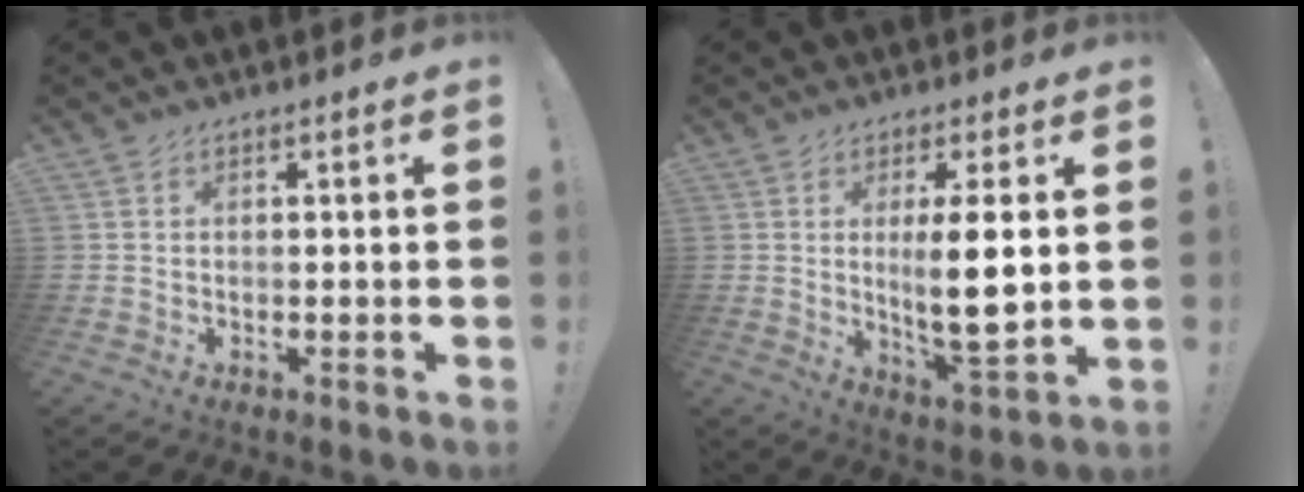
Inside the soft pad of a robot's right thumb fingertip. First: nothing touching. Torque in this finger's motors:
{"motor_torque": [0.01, 0.88, 0.07, 0.21, 0.12]}